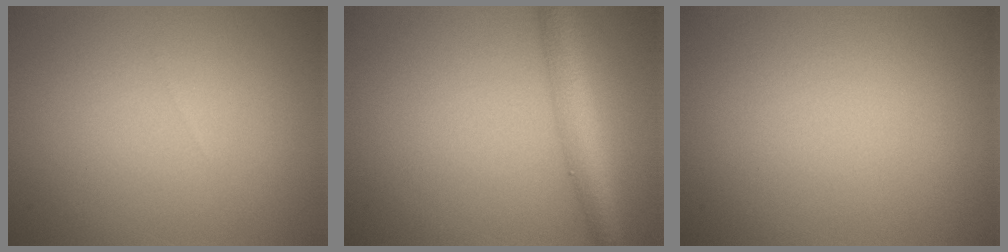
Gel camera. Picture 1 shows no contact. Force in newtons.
{"total": 4.6, "press": 4.6, "slide": 0.1}
{"total": 0.0}